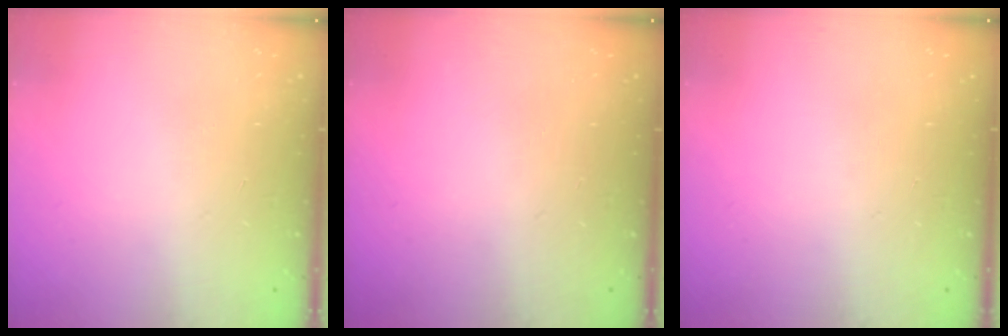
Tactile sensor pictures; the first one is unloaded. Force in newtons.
{"total": 0.0}
{"total": 0.0}